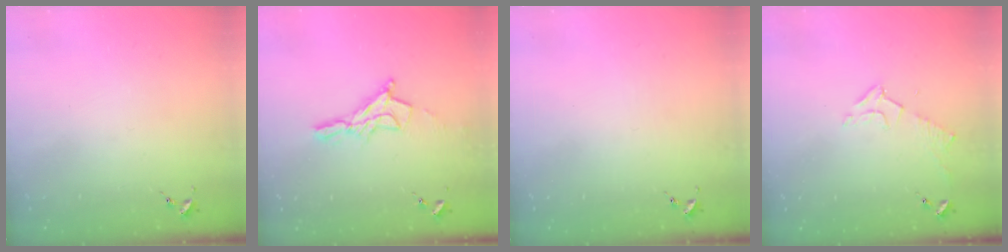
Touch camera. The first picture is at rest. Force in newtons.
{"total": 11.7, "press": 11.7, "slide": 1.0}
{"total": 0.0}
{"total": 5.9, "press": 5.9, "slide": 0.8}